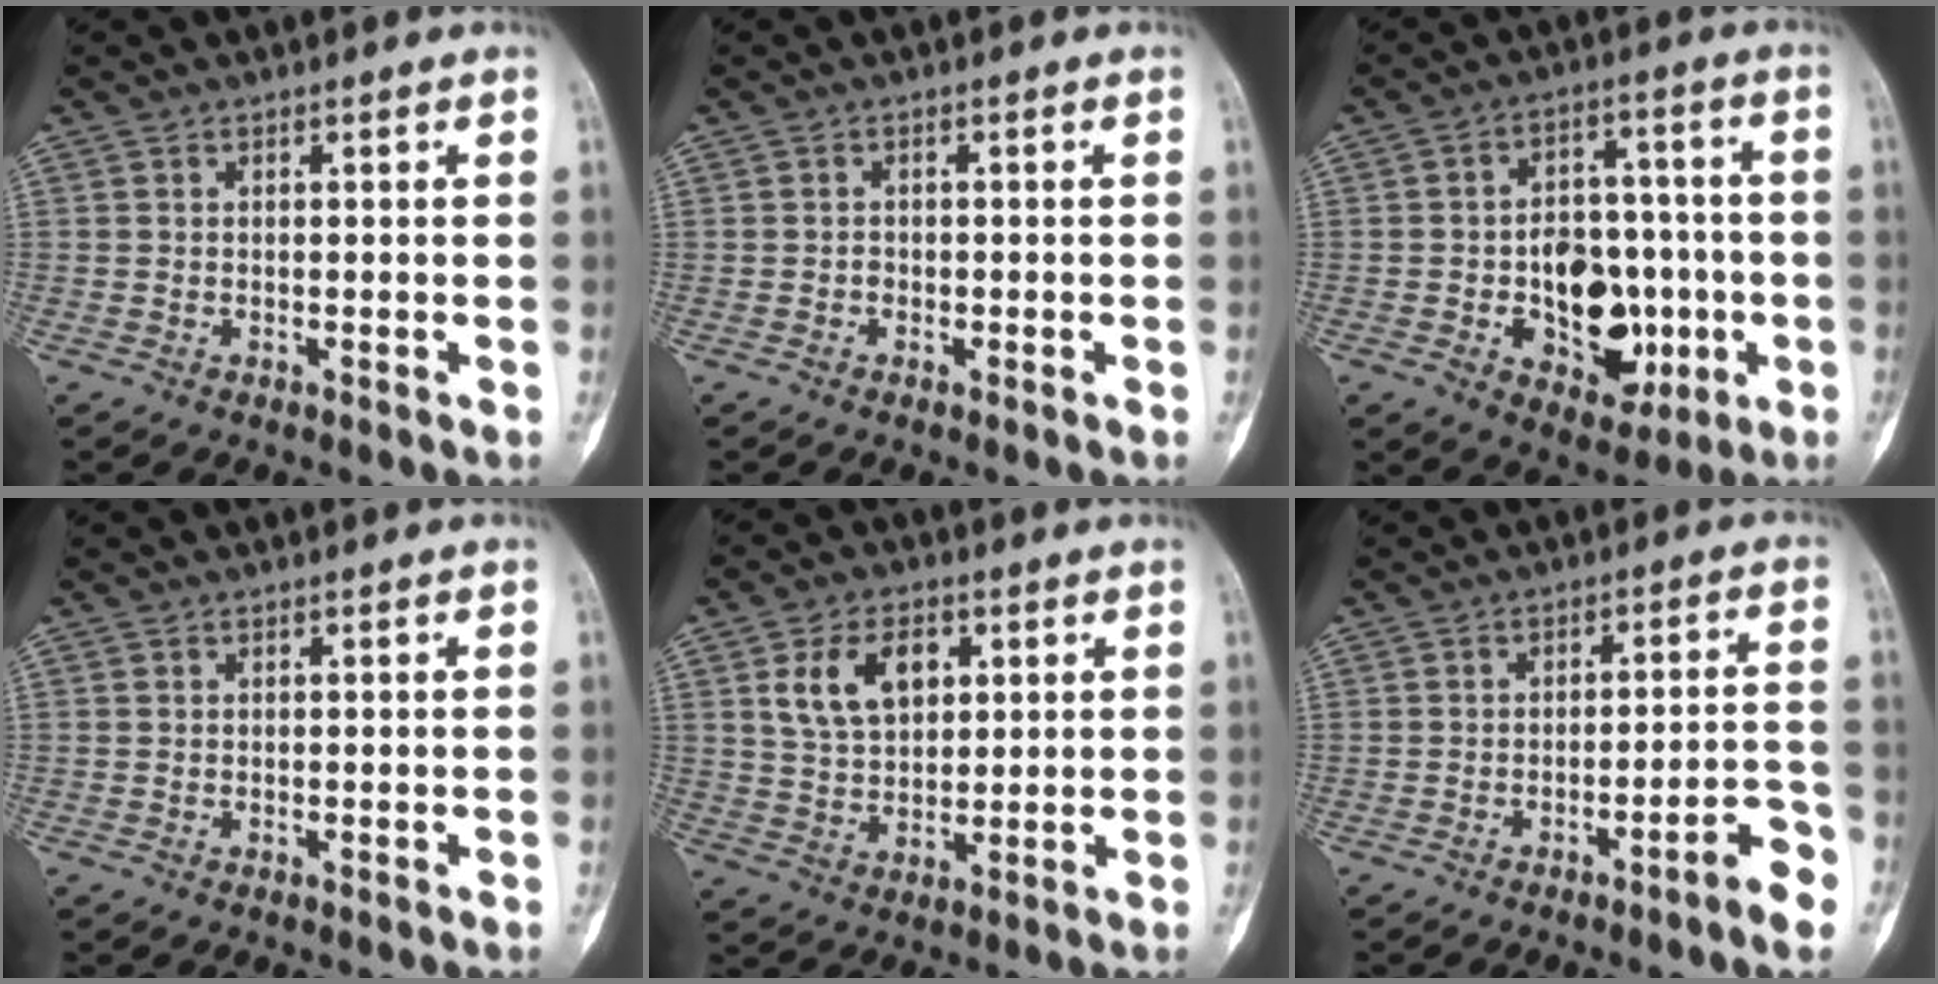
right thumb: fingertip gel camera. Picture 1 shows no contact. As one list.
[{"total": 0.8, "force": [-0.4, 0.6, 0.3], "torque": [-0.001, 0.001, -0.010]}, {"total": 16.5, "force": [-3.6, 11.0, 11.8], "torque": [-0.123, 0.030, -0.039]}, {"total": 0.0}, {"total": 9.7, "force": [3.4, 6.3, 6.6], "torque": [-0.100, -0.008, 0.066]}, {"total": 6.3, "force": [-3.6, 0.6, 5.1], "torque": [-0.072, 0.033, -0.046]}]